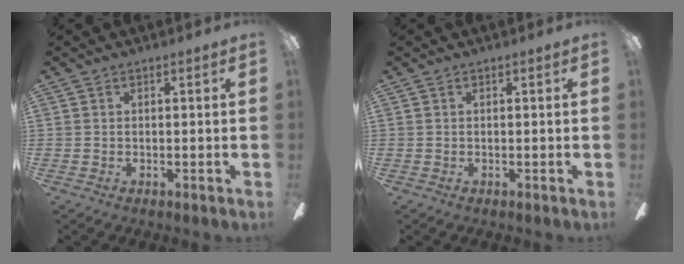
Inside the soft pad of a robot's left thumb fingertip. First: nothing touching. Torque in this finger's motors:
{"motor_torque": [0.00, 0.00, 0.03, -0.03, 0.00]}